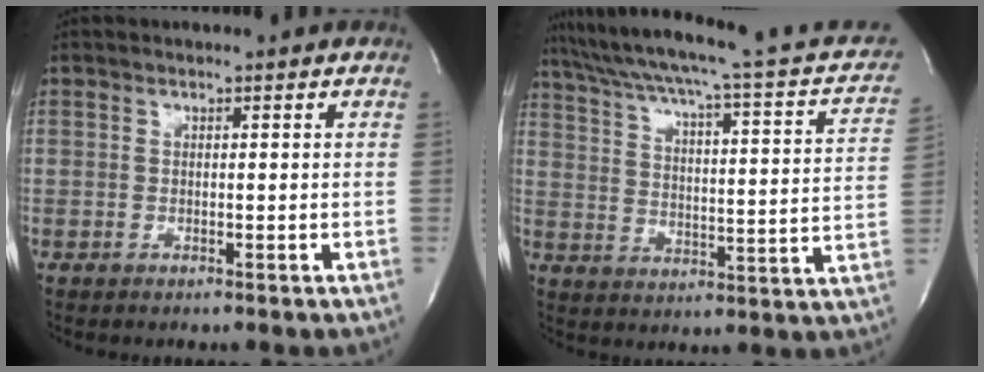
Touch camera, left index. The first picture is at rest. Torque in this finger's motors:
{"motor_torque": [0.42, -0.68, 0.03, 0.03]}